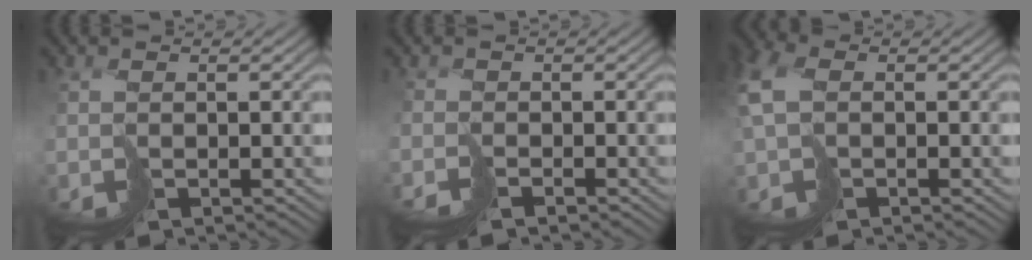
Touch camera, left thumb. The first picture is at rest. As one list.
[{"total": 1.3, "force": [-1.1, -0.3, -0.7], "torque": [0.031, 0.002, -0.022]}, {"total": 4.6, "force": [0.3, 3.2, 3.2], "torque": [-0.095, 0.001, 0.002]}]